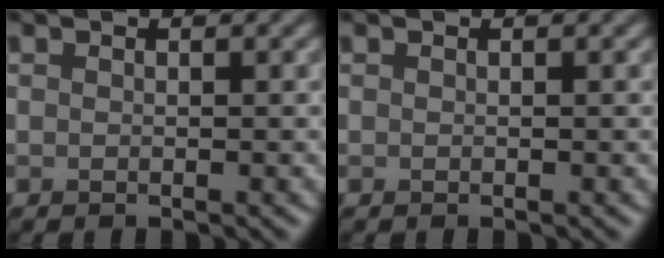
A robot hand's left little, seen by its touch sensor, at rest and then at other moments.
{"total": 0.0}